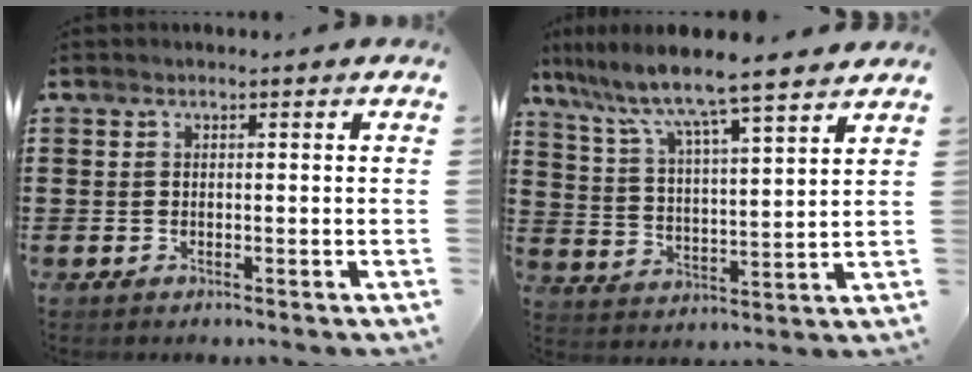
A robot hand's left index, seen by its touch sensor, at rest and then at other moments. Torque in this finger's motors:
{"motor_torque": [2.14, 0.00, 1.05, 0.21]}